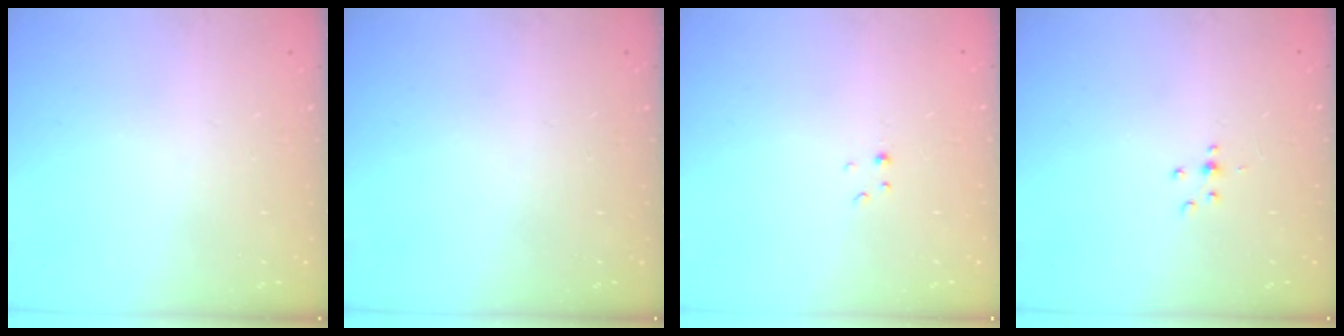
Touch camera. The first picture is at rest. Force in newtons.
{"total": 0.0}
{"total": 1.1, "press": 1.1, "slide": 0.2}
{"total": 2.2, "press": 2.1, "slide": 0.5}